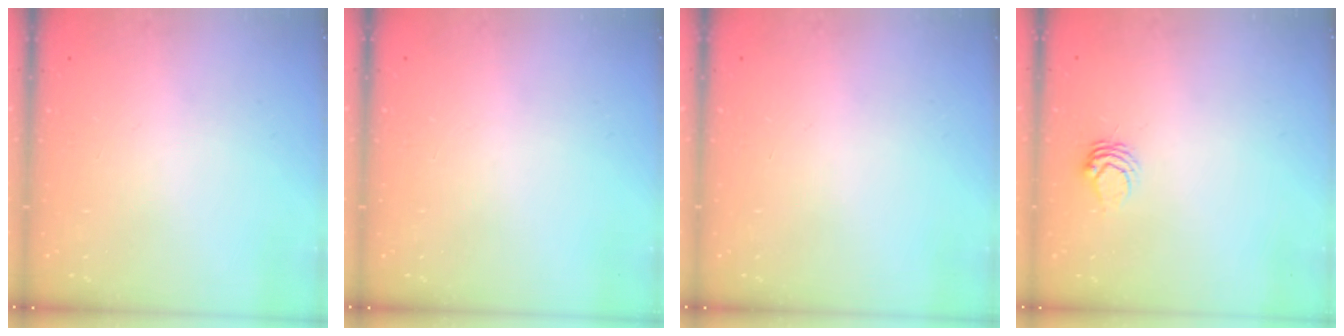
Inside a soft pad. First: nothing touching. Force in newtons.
{"total": 0.0}
{"total": 0.0}
{"total": 4.4, "press": 4.3, "slide": 0.5}